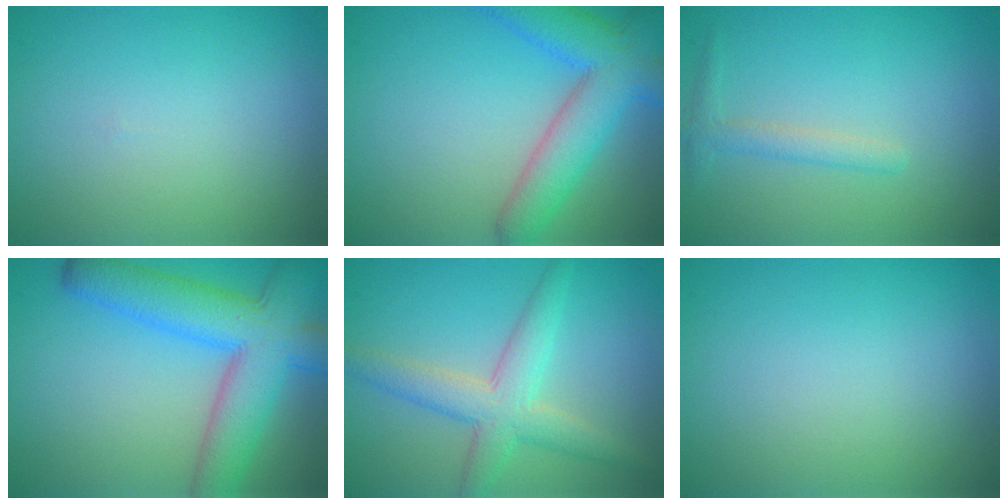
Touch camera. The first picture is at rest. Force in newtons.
{"total": 6.7, "press": 6.7, "slide": 0.4}
{"total": 1.6, "press": 1.6, "slide": 0.1}
{"total": 8.7, "press": 8.7, "slide": 0.3}
{"total": 4.6, "press": 4.6, "slide": 0.3}
{"total": 0.0}